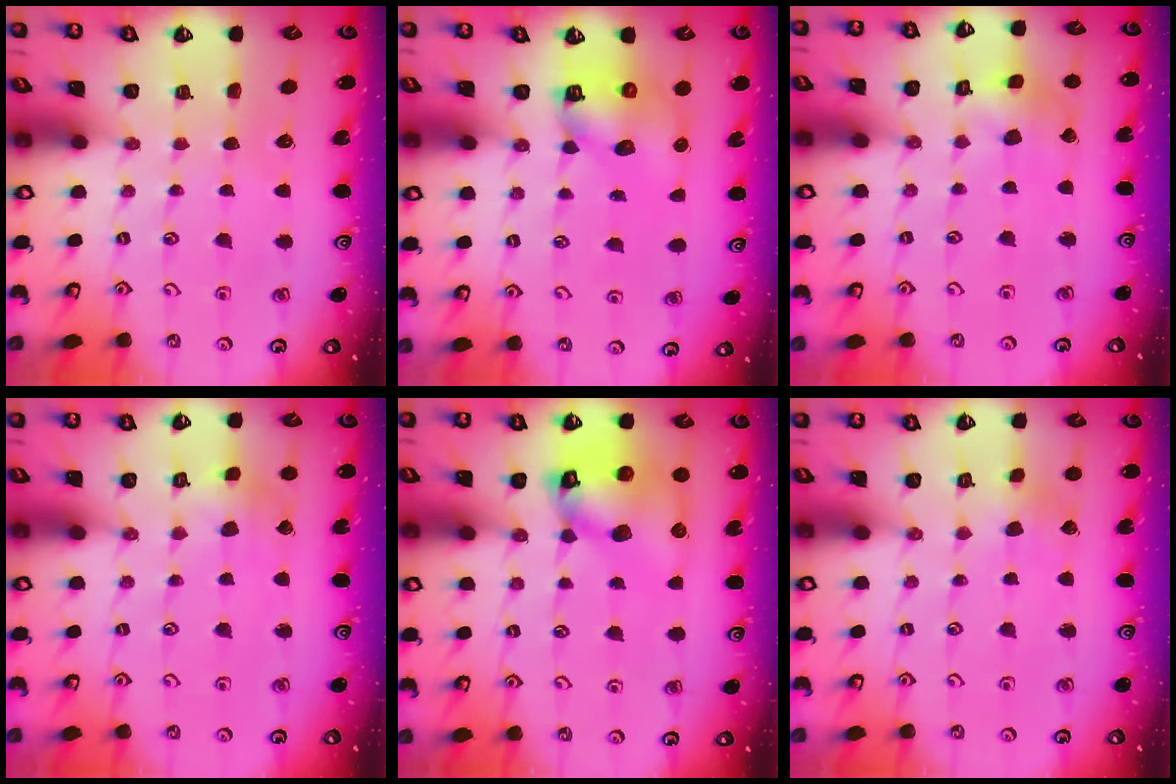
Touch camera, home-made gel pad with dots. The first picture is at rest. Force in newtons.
{"total": 7.4, "press": 7.3, "slide": 0.9}
{"total": 5.2, "press": 5.2, "slide": 0.4}
{"total": 2.0, "press": 2.0, "slide": 0.3}
{"total": 14.8, "press": 14.7, "slide": 2.0}
{"total": 2.0, "press": 1.9, "slide": 0.6}